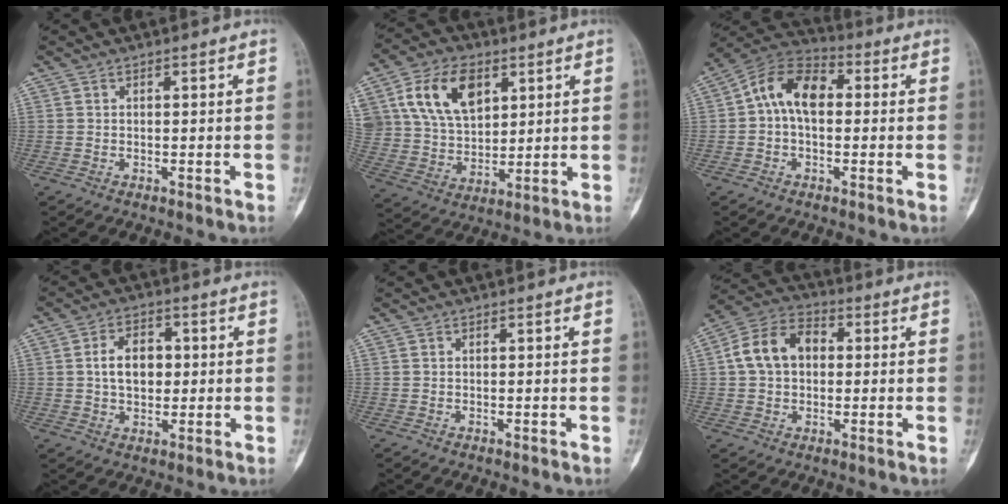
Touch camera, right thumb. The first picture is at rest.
{"total": 15.4, "force": [6.4, 10.1, 9.6], "torque": [-0.155, -0.016, 0.130]}
{"total": 11.0, "force": [0.9, 7.0, 8.5], "torque": [-0.135, 0.033, 0.001]}
{"total": 7.7, "force": [0.8, 5.2, 5.6], "torque": [-0.074, 0.010, 0.012]}
{"total": 0.0}
{"total": 10.9, "force": [1.3, 8.0, 7.3], "torque": [-0.123, 0.028, 0.014]}